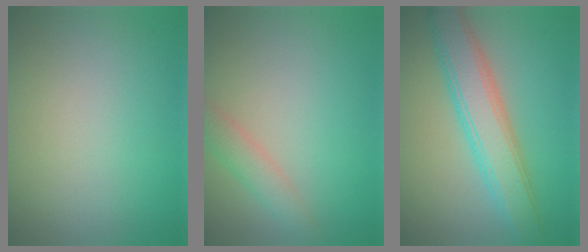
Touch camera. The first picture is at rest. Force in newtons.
{"total": 2.2, "press": 2.2, "slide": 0.1}
{"total": 5.8, "press": 5.8, "slide": 0.2}